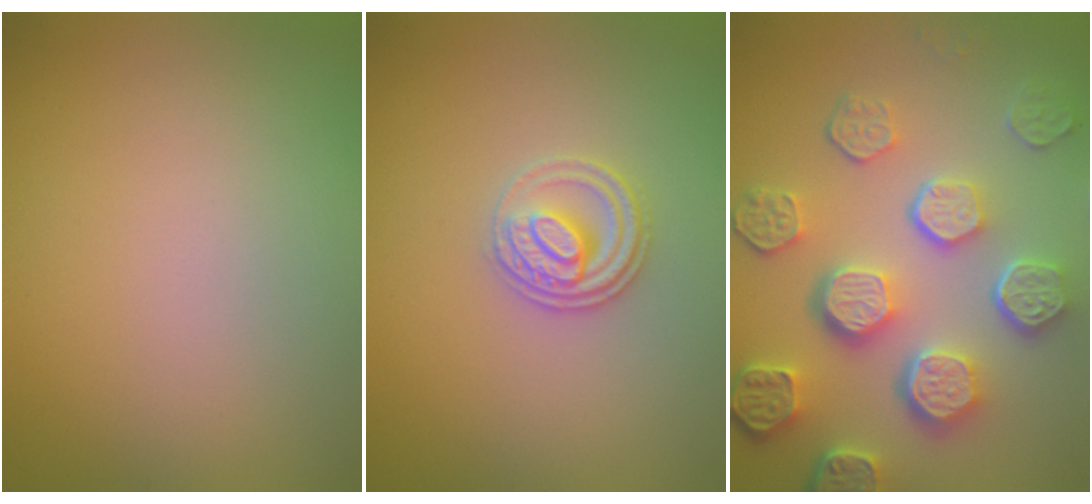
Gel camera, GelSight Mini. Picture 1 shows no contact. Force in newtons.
{"total": 2.7, "press": 2.5, "slide": 0.9}
{"total": 8.5, "press": 6.2, "slide": 5.8}